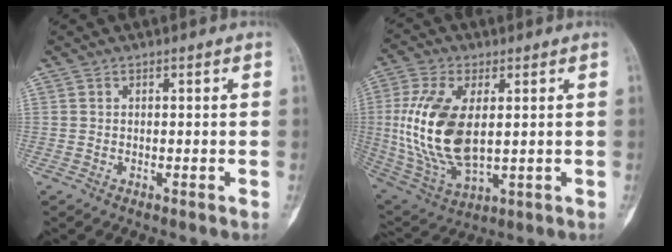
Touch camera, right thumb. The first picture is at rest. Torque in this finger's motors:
{"motor_torque": [2.26, 1.69, 1.30, -1.47, 0.48]}